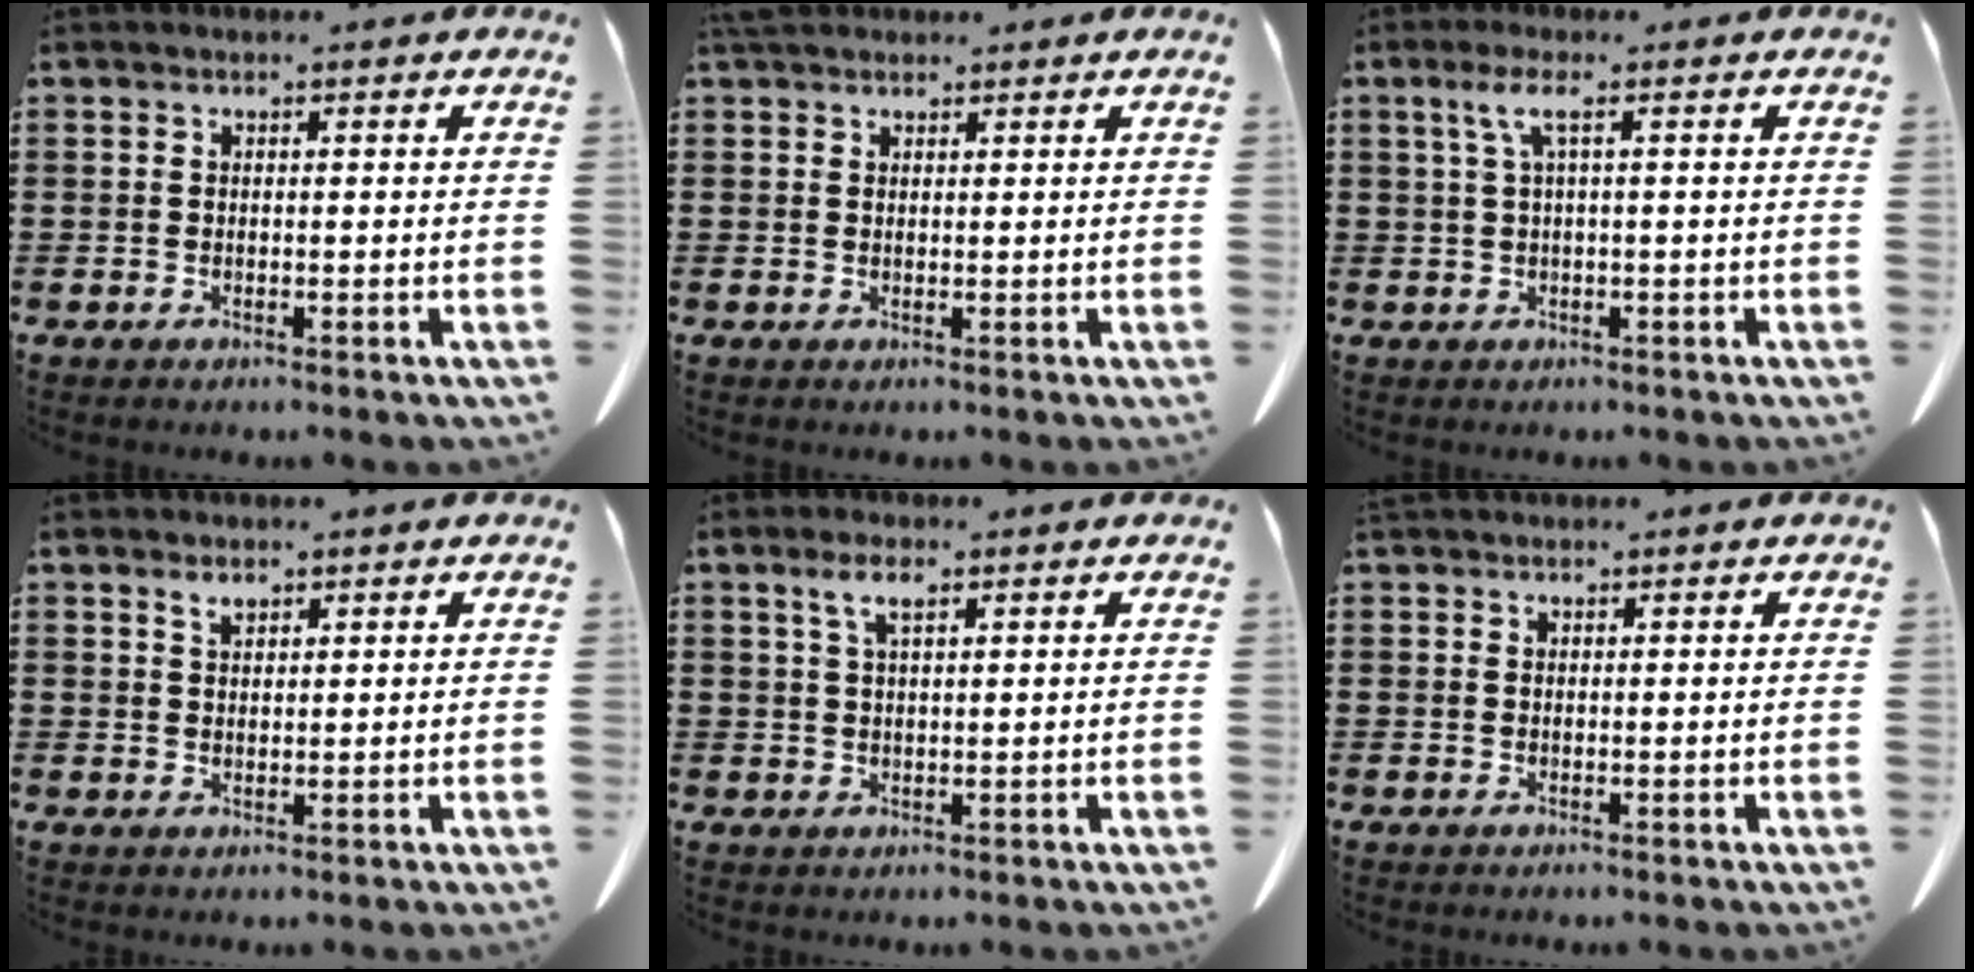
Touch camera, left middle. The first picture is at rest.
{"total": 2.5, "force": [2.0, 1.2, 0.9], "torque": [-0.025, 0.007, 0.040]}
{"total": 2.9, "force": [0.7, 0.3, 2.8], "torque": [-0.056, 0.002, 0.012]}
{"total": 1.7, "force": [1.3, 0.7, 0.8], "torque": [-0.011, 0.000, 0.022]}
{"total": 3.4, "force": [1.8, 0.9, 2.7], "torque": [-0.060, 0.006, 0.030]}
{"total": 0.8, "force": [0.7, 0.3, 0.1], "torque": [-0.005, 0.002, 0.014]}